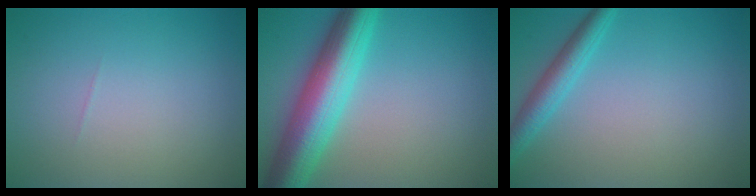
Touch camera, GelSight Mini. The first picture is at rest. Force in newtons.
{"total": 8.6, "press": 8.6, "slide": 0.5}
{"total": 2.8, "press": 2.8, "slide": 0.1}